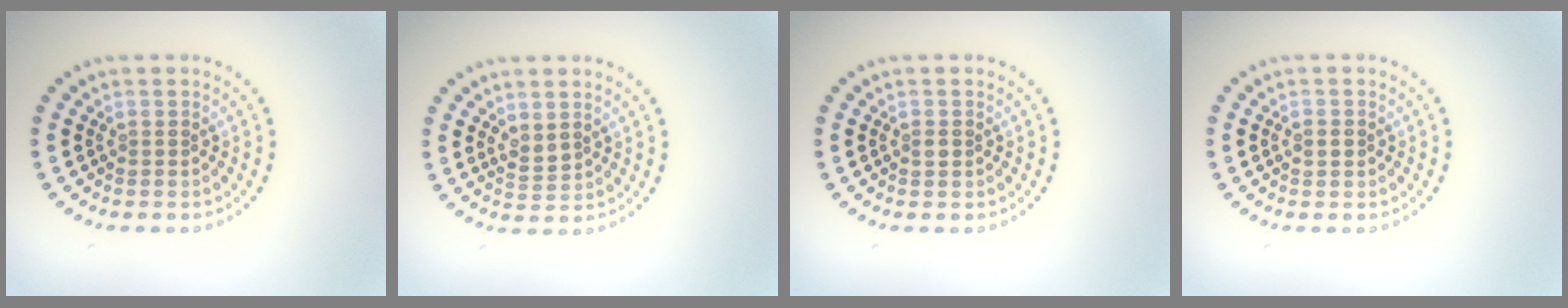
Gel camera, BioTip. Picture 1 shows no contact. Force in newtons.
{"total": 1.4, "press": 1.3, "slide": 0.6}
{"total": 0.6, "press": 0.6, "slide": 0.3}
{"total": 1.2, "press": 1.2, "slide": 0.0}